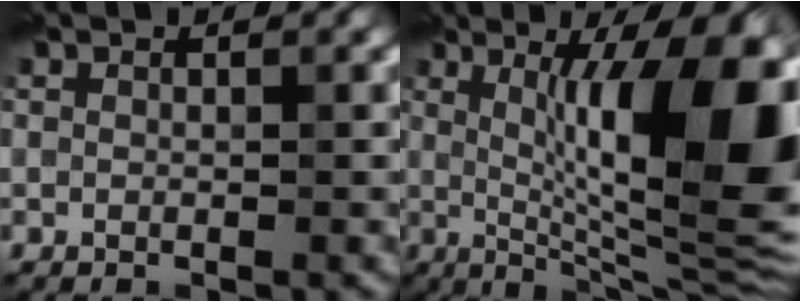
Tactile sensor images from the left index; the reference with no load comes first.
{"total": 14.6, "force": [2.1, 4.1, 13.9], "torque": [-0.179, 0.007, 0.027]}